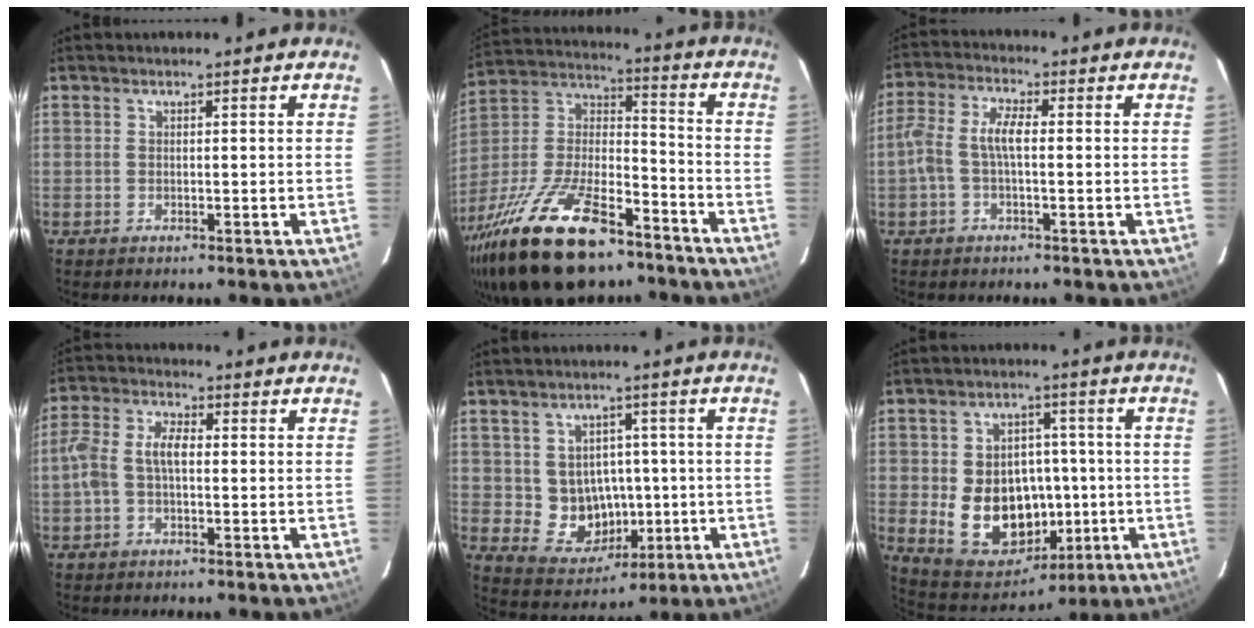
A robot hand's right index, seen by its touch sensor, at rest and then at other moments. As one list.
[{"total": 27.5, "force": [-18.1, 10.7, 17.8], "torque": [-0.361, -0.023, -0.304]}, {"total": 5.5, "force": [-0.6, 1.8, 5.2], "torque": [-0.116, 0.016, -0.013]}, {"total": 6.2, "force": [-0.5, 3.2, 5.3], "torque": [-0.118, 0.018, -0.011]}, {"total": 8.9, "force": [-0.3, 8.3, 3.2], "torque": [-0.069, 0.005, 0.018]}, {"total": 15.7, "force": [-2.2, 12.7, 9.0], "torque": [-0.195, 0.010, -0.007]}]